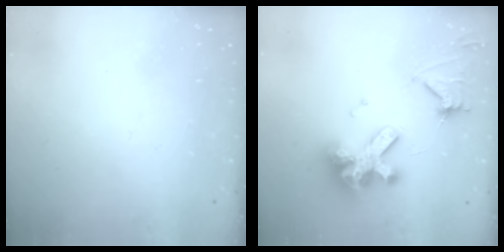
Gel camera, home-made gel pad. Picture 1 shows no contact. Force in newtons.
{"total": 15.7, "press": 15.6, "slide": 1.7}